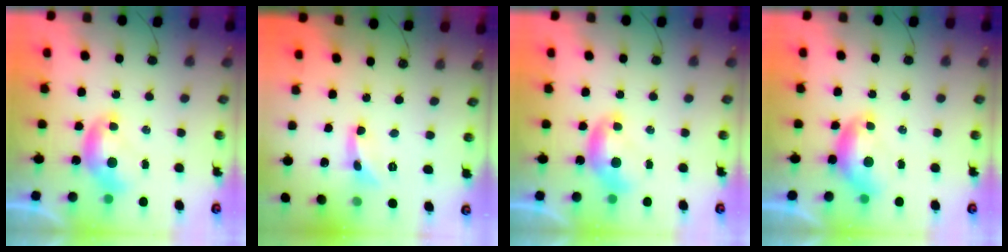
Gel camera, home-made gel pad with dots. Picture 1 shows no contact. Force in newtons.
{"total": 1.6, "press": 1.6, "slide": 0.3}
{"total": 0.0}
{"total": 0.8, "press": 0.7, "slide": 0.3}